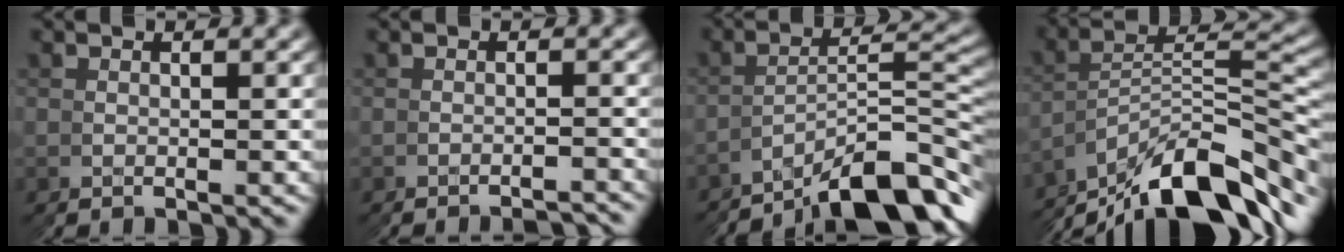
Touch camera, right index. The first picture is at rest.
{"total": 2.6, "force": [-2.4, -0.6, -0.7], "torque": [0.015, 0.006, -0.043]}
{"total": 8.9, "force": [-5.9, 2.6, 6.2], "torque": [-0.066, -0.001, -0.084]}
{"total": 11.0, "force": [-3.1, 5.4, 9.1], "torque": [-0.138, 0.005, -0.046]}